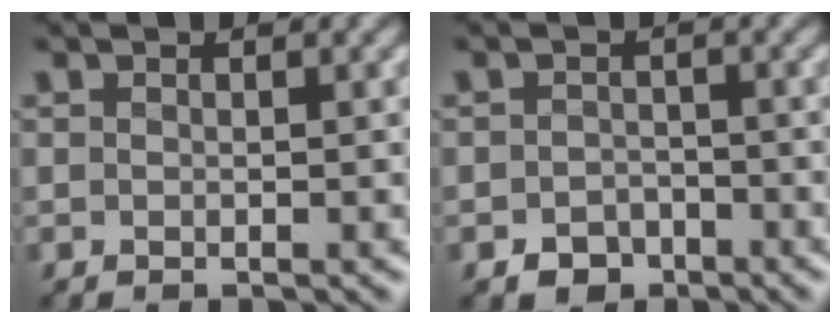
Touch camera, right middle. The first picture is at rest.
{"total": 1.9, "force": [-1.4, 1.2, 0.3], "torque": [0.000, 0.004, -0.028]}